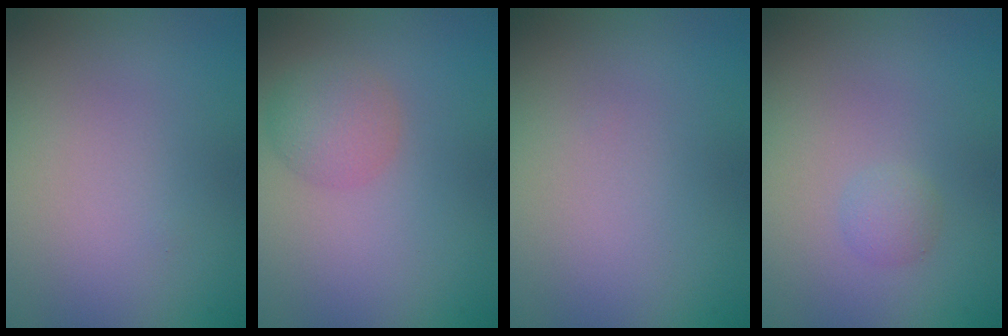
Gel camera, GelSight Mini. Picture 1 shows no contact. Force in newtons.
{"total": 2.6, "press": 2.6, "slide": 0.1}
{"total": 0.0}
{"total": 1.1, "press": 1.1, "slide": 0.0}